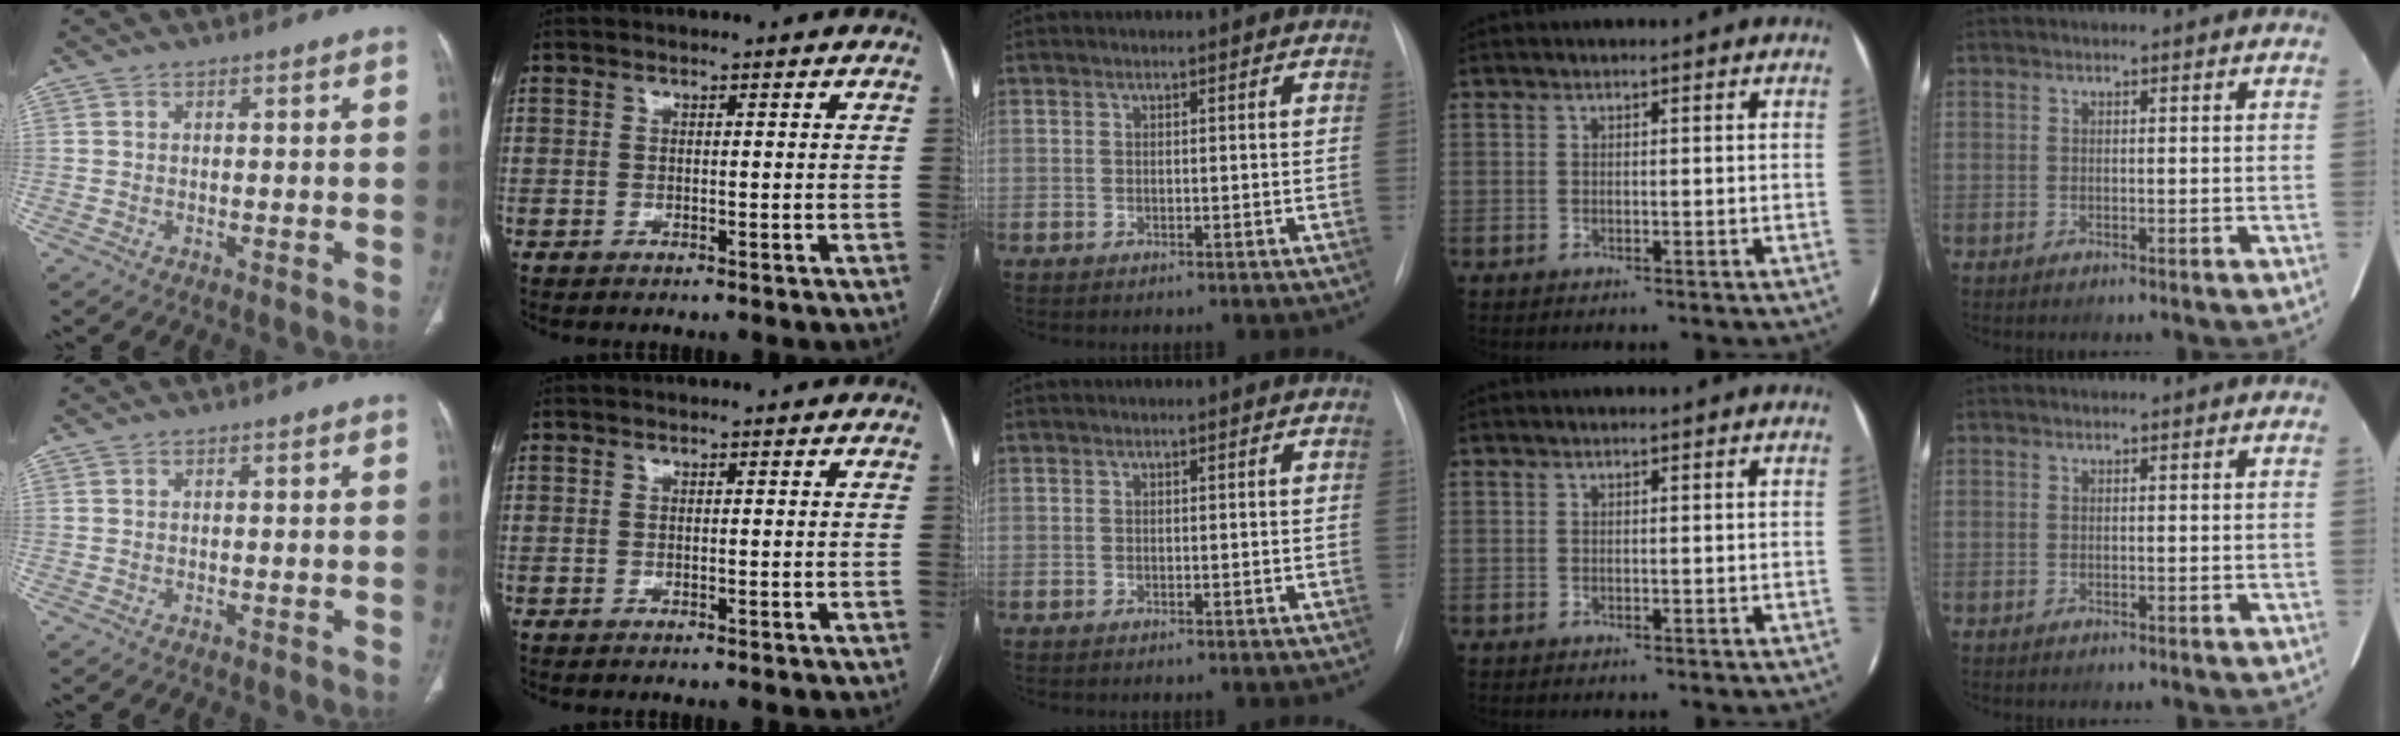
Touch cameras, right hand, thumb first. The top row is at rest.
{}